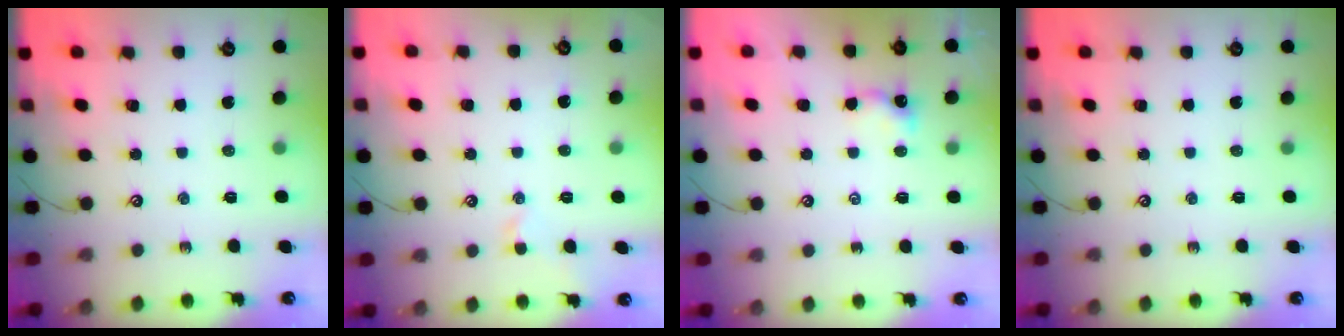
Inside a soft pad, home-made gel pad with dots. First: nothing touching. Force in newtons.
{"total": 0.8, "press": 0.5, "slide": 0.7}
{"total": 1.4, "press": 1.4, "slide": 0.3}
{"total": 0.0}